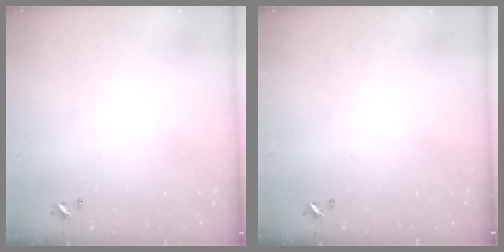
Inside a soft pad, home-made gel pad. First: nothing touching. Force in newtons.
{"total": 0.0}